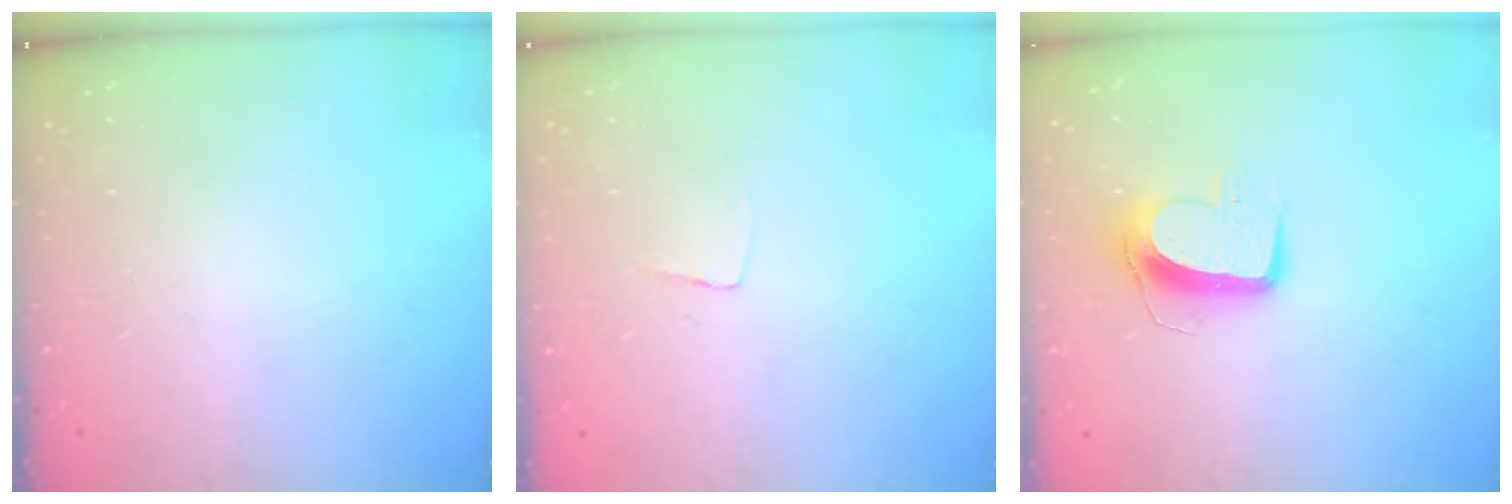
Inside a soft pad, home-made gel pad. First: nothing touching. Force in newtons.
{"total": 3.3, "press": 3.3, "slide": 0.2}
{"total": 10.8, "press": 10.7, "slide": 0.7}